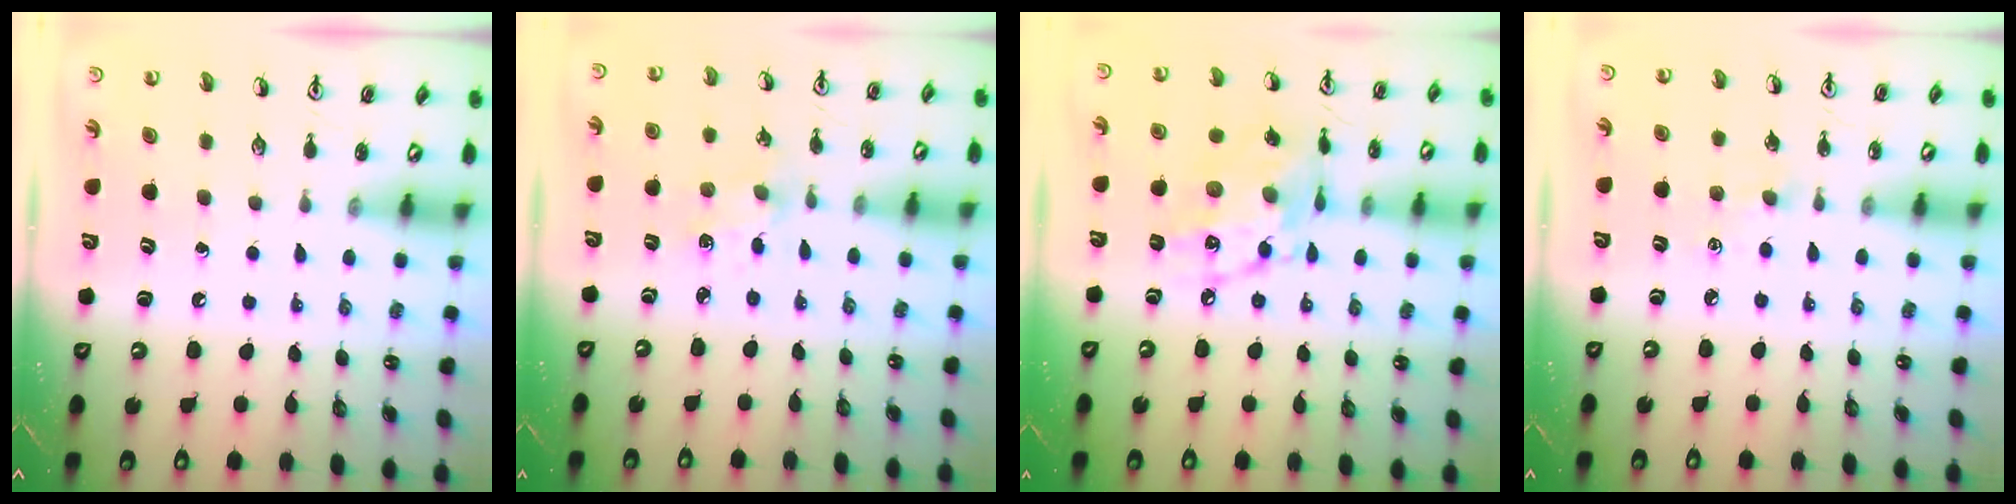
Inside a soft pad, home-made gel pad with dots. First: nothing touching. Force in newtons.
{"total": 1.3, "press": 1.2, "slide": 0.4}
{"total": 13.6, "press": 13.6, "slide": 0.8}
{"total": 2.6, "press": 2.6, "slide": 0.4}